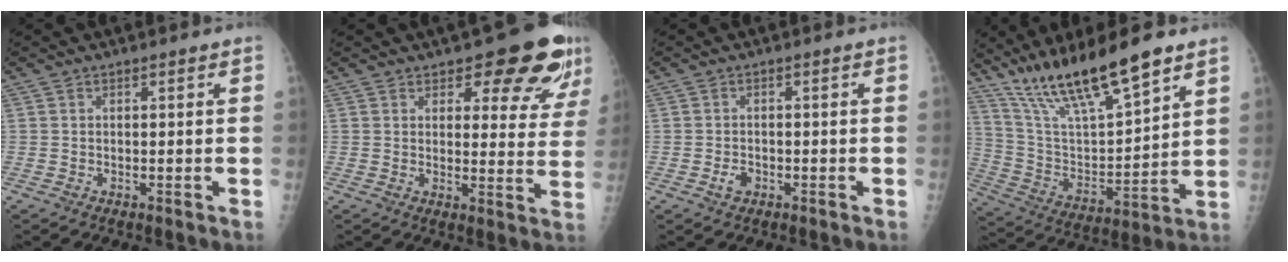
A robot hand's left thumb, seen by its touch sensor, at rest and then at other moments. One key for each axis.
{"total": 12.7, "fx": 9.5, "fy": 4.9, "fz": 7.0, "tx": -0.040, "ty": -0.062, "tz": 0.104}
{"total": 1.8, "fx": -0.9, "fy": 1.3, "fz": 1.0, "tx": -0.015, "ty": 0.005, "tz": -0.015}
{"total": 19.7, "fx": 14.2, "fy": 4.0, "fz": 13.0, "tx": -0.215, "ty": -0.059, "tz": 0.267}